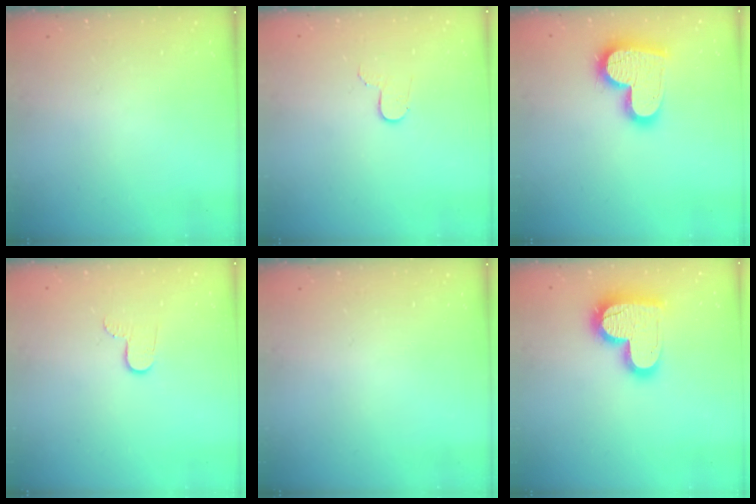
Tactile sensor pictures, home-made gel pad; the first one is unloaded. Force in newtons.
{"total": 3.3, "press": 3.3, "slide": 0.3}
{"total": 16.7, "press": 16.7, "slide": 1.1}
{"total": 4.6, "press": 4.6, "slide": 0.5}
{"total": 0.0}
{"total": 16.9, "press": 16.9, "slide": 1.3}